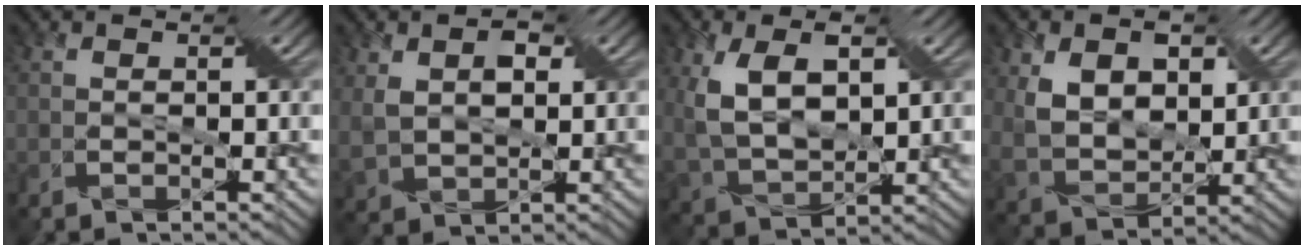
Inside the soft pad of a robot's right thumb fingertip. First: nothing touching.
{"total": 5.0, "force": [1.9, 3.2, 3.4], "torque": [-0.090, 0.001, 0.041]}
{"total": 9.3, "force": [3.1, 5.1, 7.2], "torque": [-0.174, 0.001, 0.056]}
{"total": 7.1, "force": [2.9, 4.5, 4.7], "torque": [-0.111, -0.004, 0.052]}